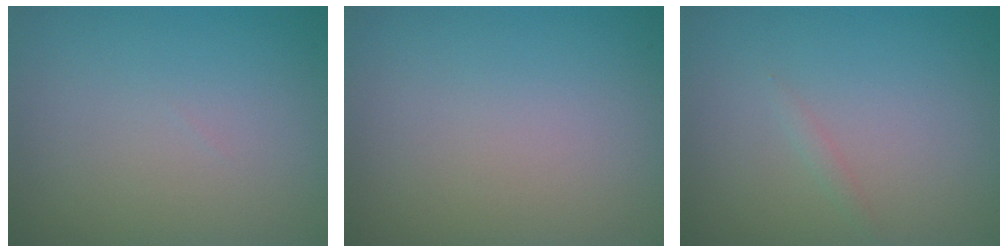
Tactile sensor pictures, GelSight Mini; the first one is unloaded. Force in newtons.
{"total": 0.0}
{"total": 0.6, "press": 0.6, "slide": 0.0}